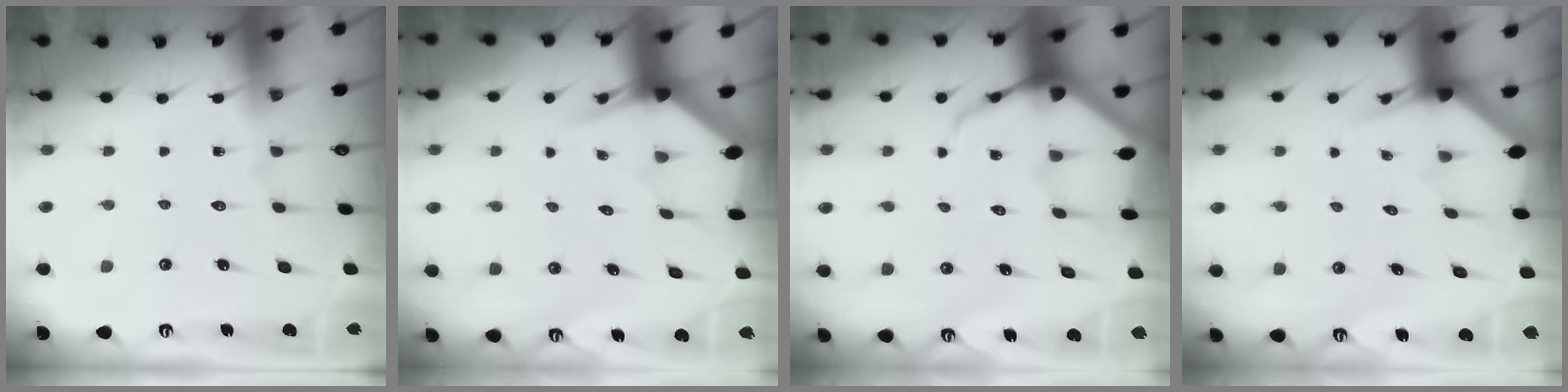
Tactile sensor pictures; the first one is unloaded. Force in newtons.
{"total": 3.2, "press": 3.2, "slide": 0.1}
{"total": 6.2, "press": 6.1, "slide": 0.8}
{"total": 2.9, "press": 2.9, "slide": 0.1}